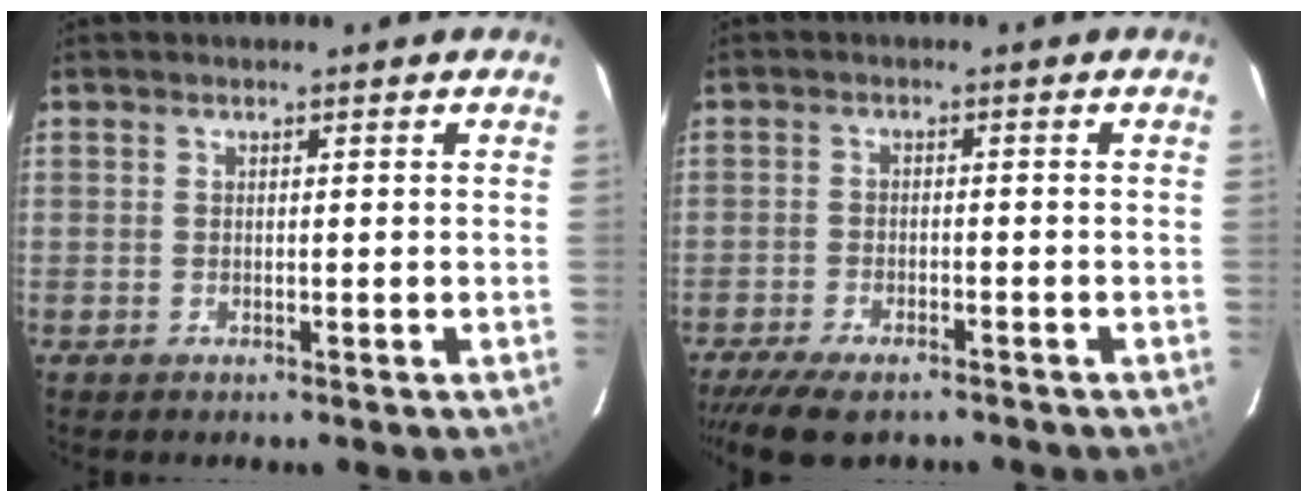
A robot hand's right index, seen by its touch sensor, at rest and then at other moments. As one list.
[{"total": 8.3, "force": [-6.9, 2.5, 3.9], "torque": [-0.097, -0.021, -0.118]}]